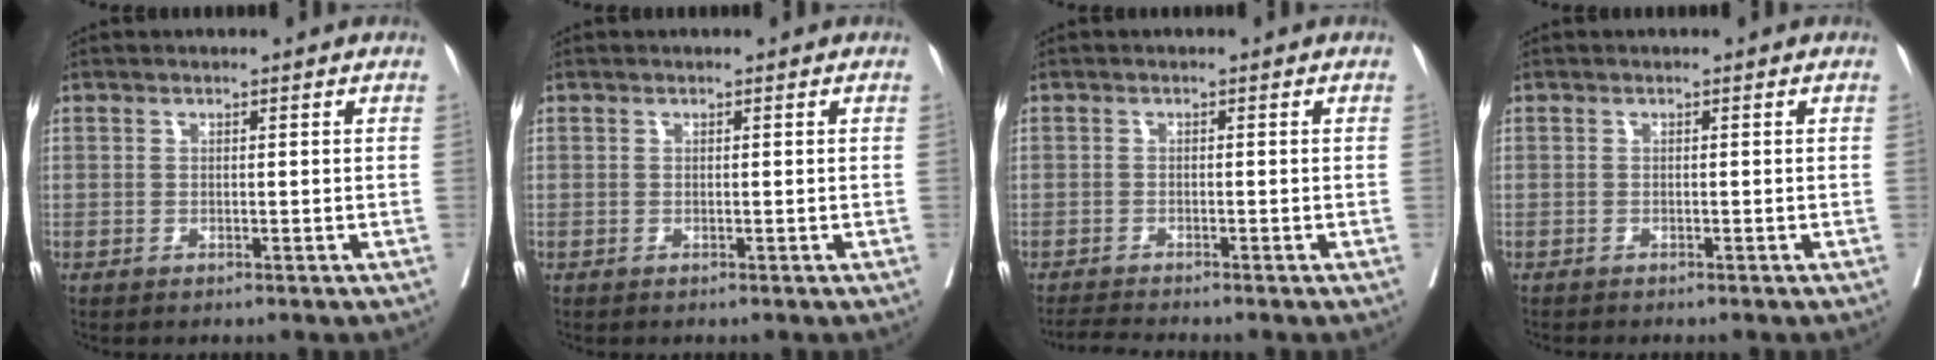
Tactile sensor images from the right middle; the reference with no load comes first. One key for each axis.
{"total": 0.0}
{"total": 2.6, "fx": -2.5, "fy": -0.8, "fz": 0.5, "tx": -0.013, "ty": -0.015, "tz": -0.046}
{"total": 1.2, "fx": -1.2, "fy": 0.1, "fz": 0.4, "tx": -0.007, "ty": -0.001, "tz": -0.017}